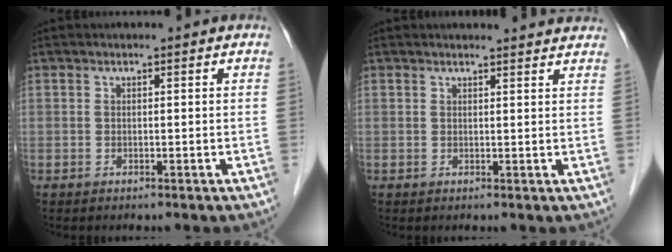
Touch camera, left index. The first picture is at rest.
{"total": 5.3, "force": [5.1, 0.4, 1.2], "torque": [-0.011, 0.000, 0.038]}